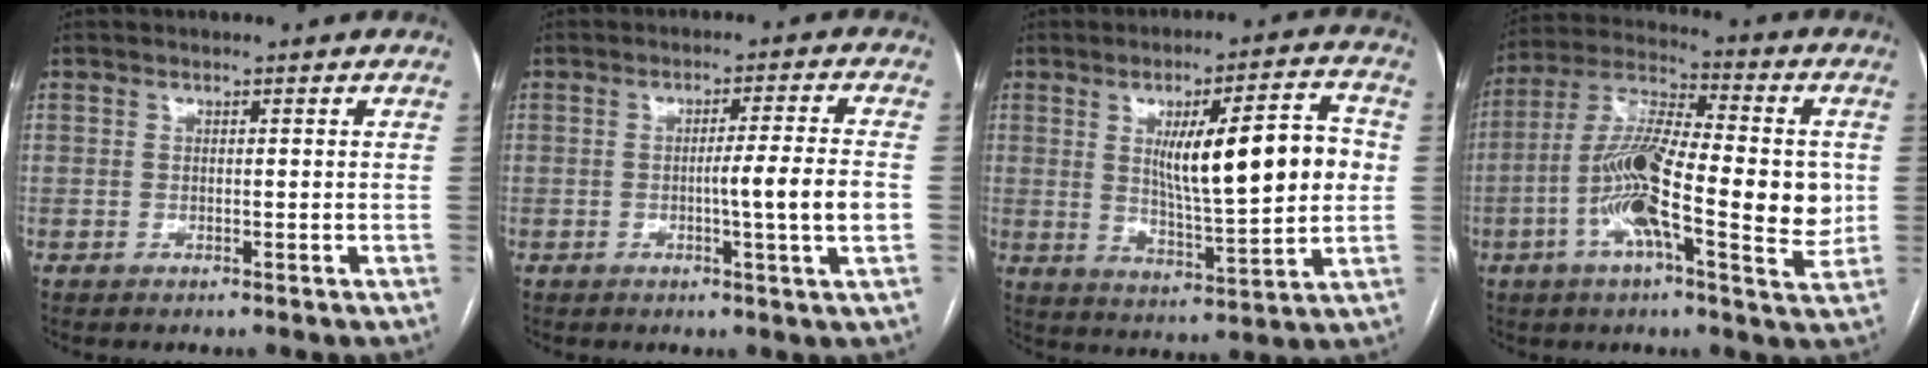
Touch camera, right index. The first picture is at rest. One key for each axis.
{"total": 7.0, "fx": -1.1, "fy": -1.0, "fz": 6.8, "tx": -0.098, "ty": -0.001, "tz": -0.016}
{"total": 15.6, "fx": 2.4, "fy": 2.4, "fz": 15.2, "tx": -0.234, "ty": 0.010, "tz": 0.042}
{"total": 17.8, "fx": -2.4, "fy": 4.3, "fz": 17.1, "tx": -0.307, "ty": 0.006, "tz": -0.047}